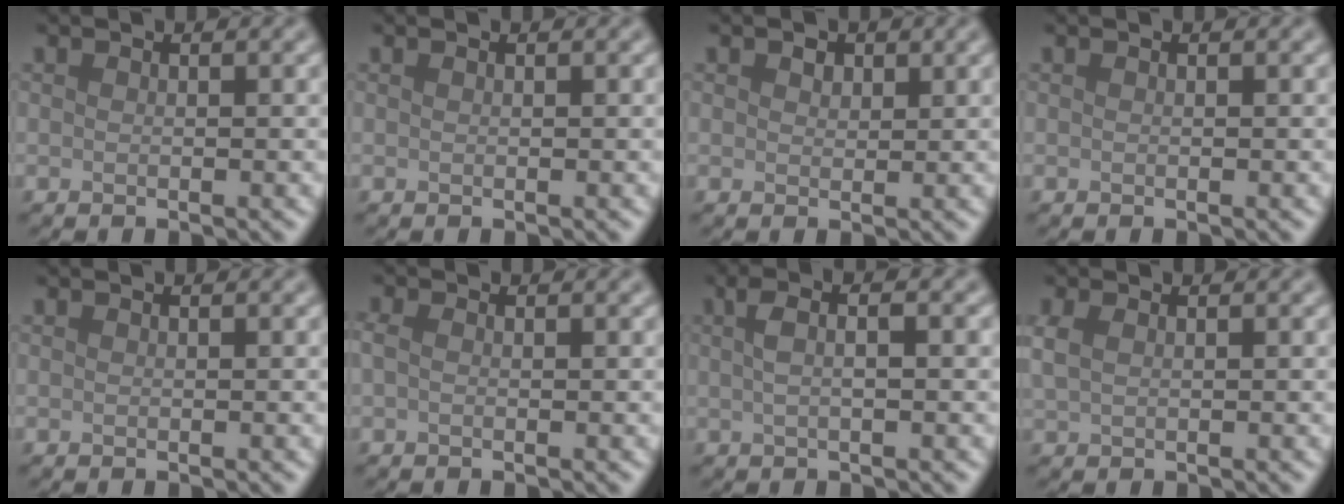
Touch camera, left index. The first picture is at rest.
{"total": 0.0}
{"total": 1.1, "force": [0.7, 0.7, 0.4], "torque": [-0.008, 0.000, 0.011]}
{"total": 0.0}
{"total": 0.0}
{"total": 1.1, "force": [0.1, 0.7, 0.8], "torque": [-0.020, -0.001, -0.002]}
{"total": 3.1, "force": [0.9, 1.0, 2.8], "torque": [-0.041, 0.004, 0.007]}
{"total": 1.5, "force": [0.5, 1.0, 1.1], "torque": [-0.028, 0.003, 0.014]}